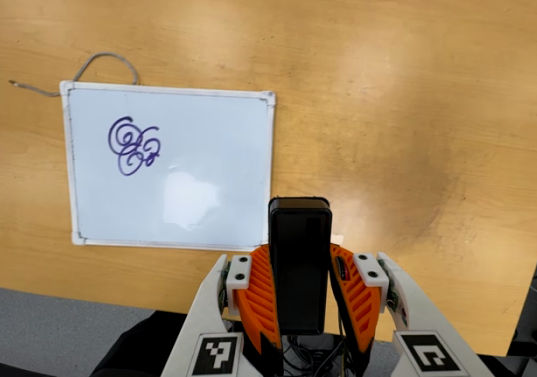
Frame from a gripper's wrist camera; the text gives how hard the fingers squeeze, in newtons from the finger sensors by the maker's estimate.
{"total": 4.7, "left": 3.4, "right": 6.0}